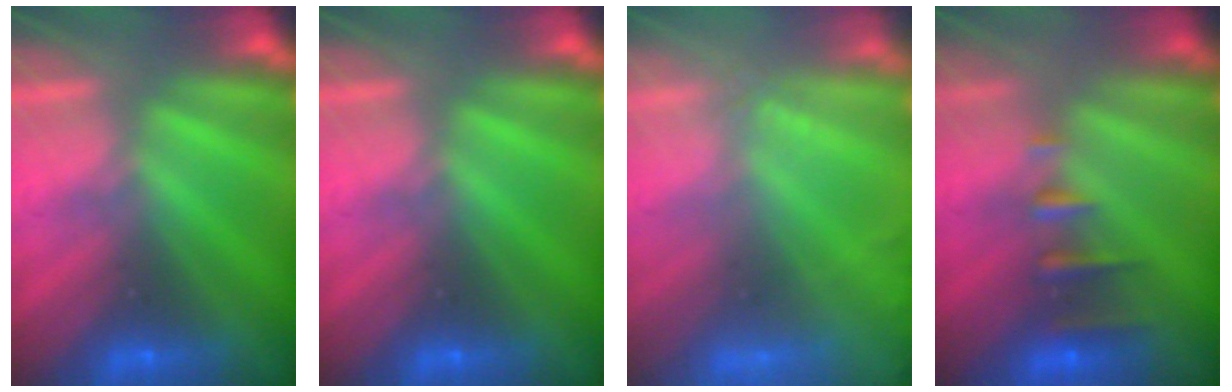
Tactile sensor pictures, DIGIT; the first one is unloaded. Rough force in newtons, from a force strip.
{"total": 0.0}
{"total": 2.4}
{"total": 2.3}